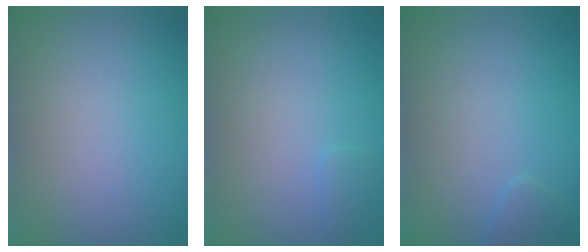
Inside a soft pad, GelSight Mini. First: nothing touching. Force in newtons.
{"total": 0.6, "press": 0.6, "slide": 0.0}
{"total": 0.8, "press": 0.8, "slide": 0.1}